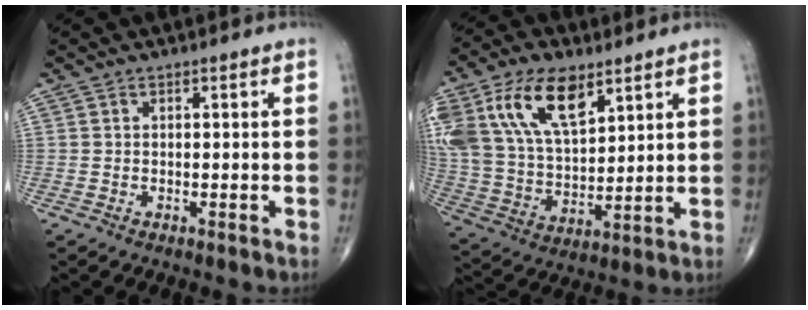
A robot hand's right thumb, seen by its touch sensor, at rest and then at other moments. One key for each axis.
{"total": 21.3, "fx": 10.2, "fy": 11.3, "fz": 14.9, "tx": -0.303, "ty": -0.012, "tz": 0.198}